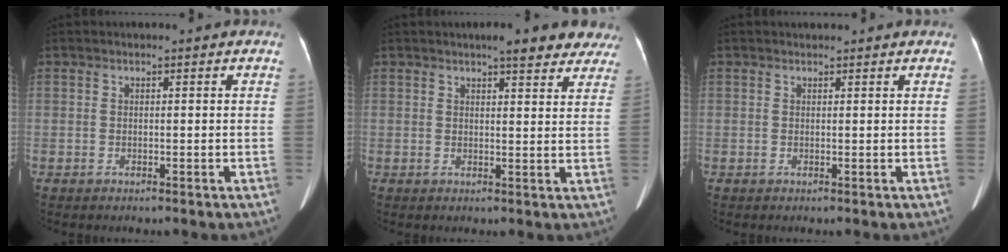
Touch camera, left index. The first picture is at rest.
{"total": 7.5, "force": [6.2, 1.9, 3.8], "torque": [-0.032, 0.006, 0.063]}
{"total": 1.5, "force": [1.4, 0.5, 0.4], "torque": [-0.009, 0.019, 0.020]}